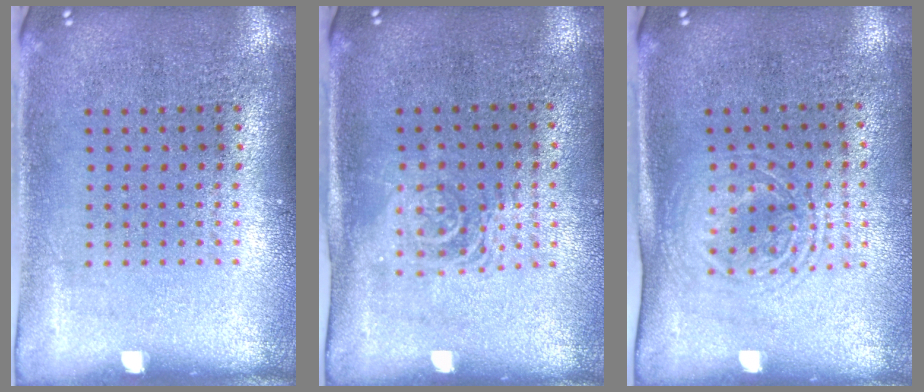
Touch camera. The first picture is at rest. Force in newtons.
{"total": 1.5, "press": 1.2, "slide": 0.9}
{"total": 1.6, "press": 1.3, "slide": 0.9}